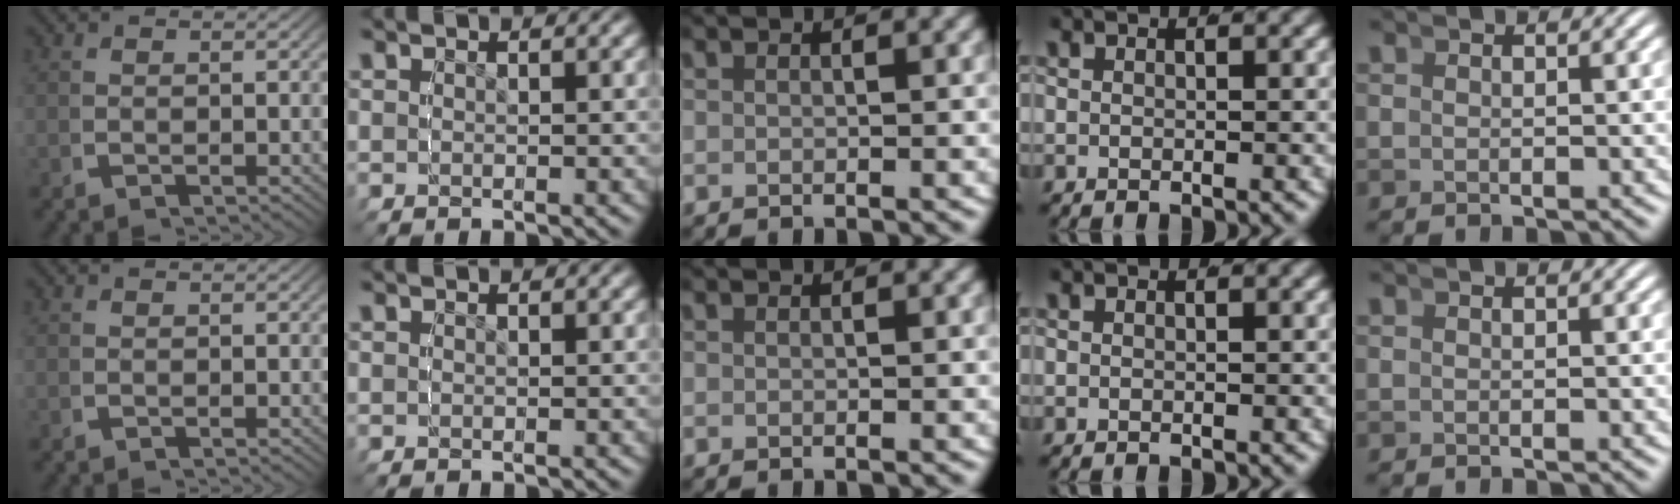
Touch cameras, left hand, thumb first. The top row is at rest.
{}